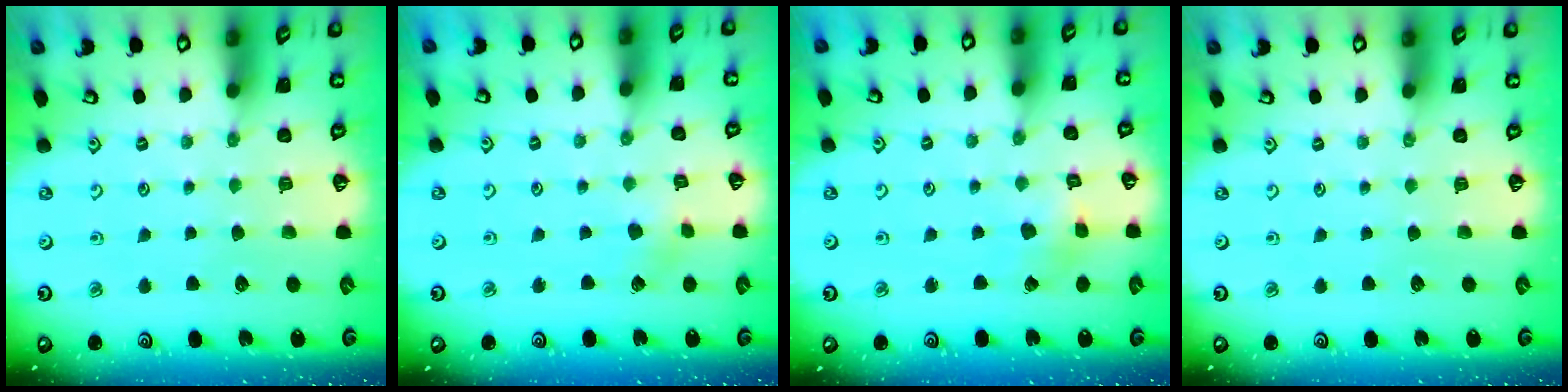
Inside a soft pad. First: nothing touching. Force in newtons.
{"total": 2.7, "press": 2.7, "slide": 0.7}
{"total": 2.3, "press": 2.3, "slide": 0.3}
{"total": 0.0}